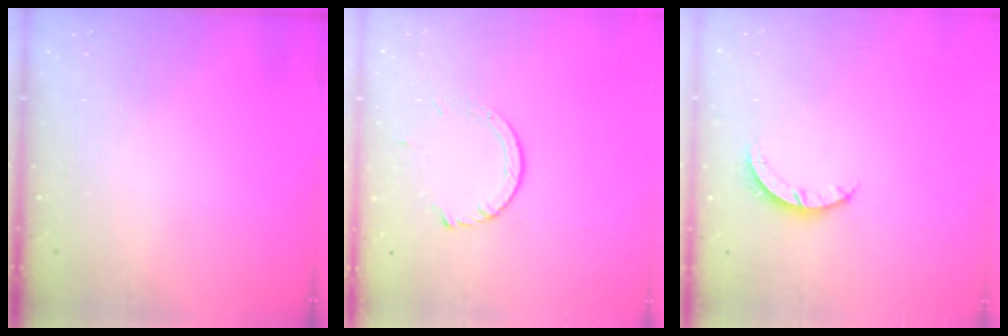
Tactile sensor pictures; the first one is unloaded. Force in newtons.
{"total": 3.9, "press": 3.9, "slide": 0.4}
{"total": 3.2, "press": 3.2, "slide": 0.4}